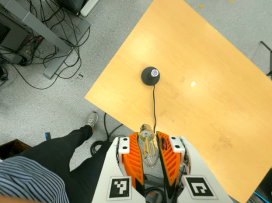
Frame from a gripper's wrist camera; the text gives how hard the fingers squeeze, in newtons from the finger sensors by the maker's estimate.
{"total": 21.8, "left": 24.6, "right": 19.1}